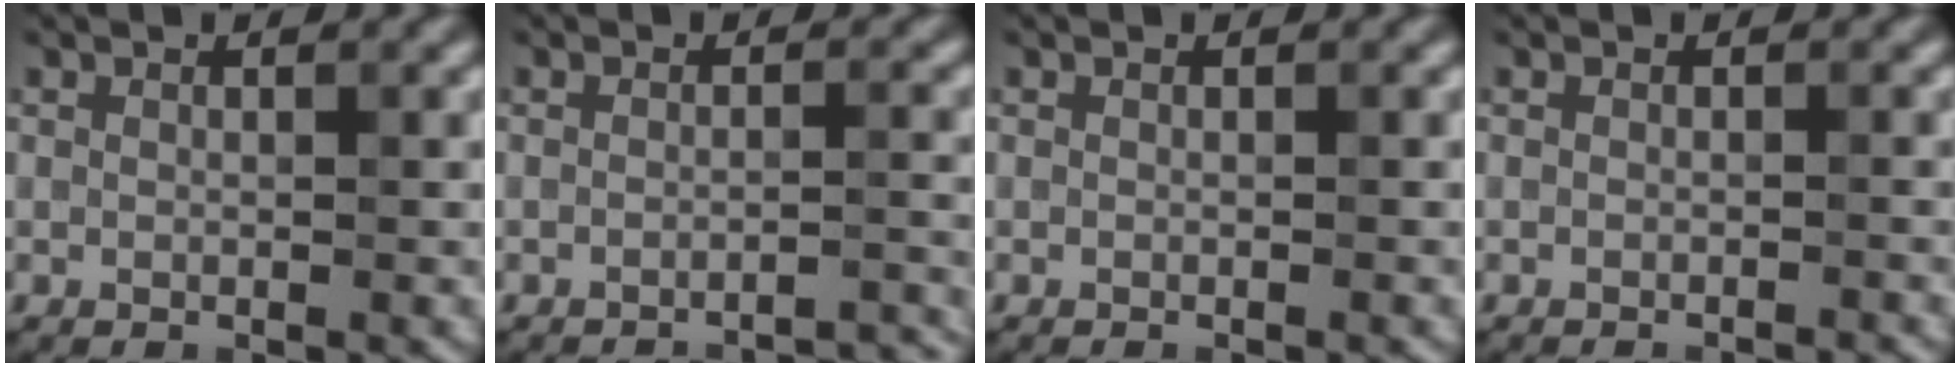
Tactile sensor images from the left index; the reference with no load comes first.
{"total": 4.0, "force": [-3.6, 0.5, 1.5], "torque": [-0.010, 0.017, -0.050]}
{"total": 0.5, "force": [-0.3, 0.1, 0.4], "torque": [-0.002, -0.003, -0.006]}
{"total": 1.5, "force": [-1.3, 0.3, 0.8], "torque": [0.000, -0.004, -0.023]}